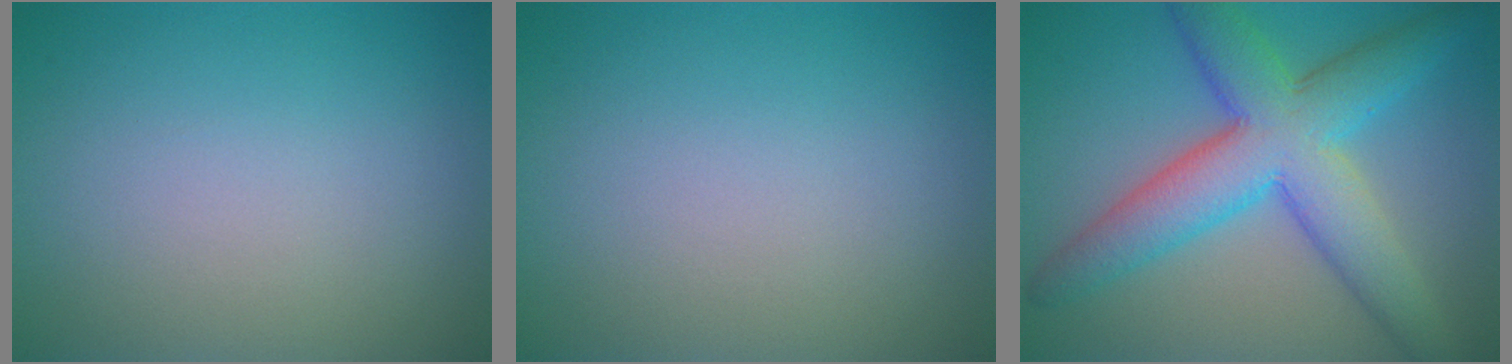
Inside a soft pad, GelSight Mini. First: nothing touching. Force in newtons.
{"total": 0.0}
{"total": 7.3, "press": 7.3, "slide": 0.4}